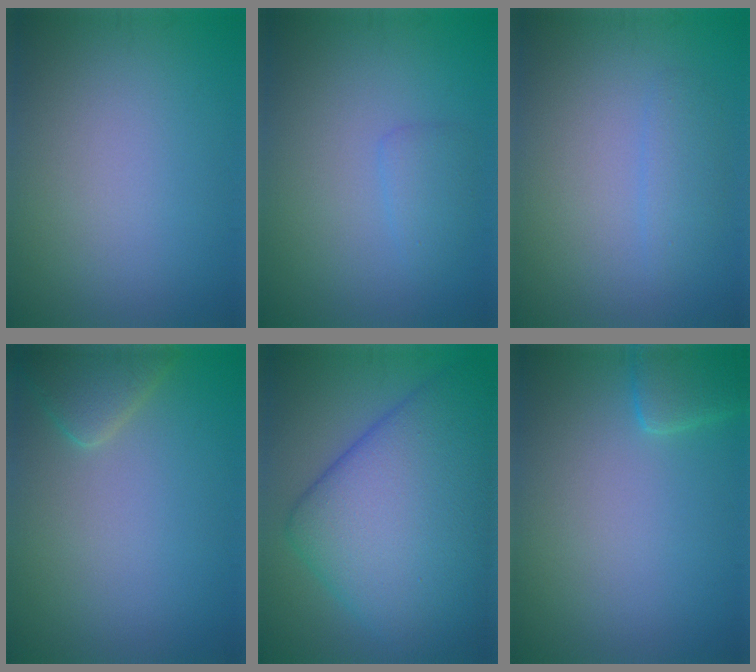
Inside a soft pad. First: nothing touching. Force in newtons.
{"total": 1.5, "press": 1.5, "slide": 0.1}
{"total": 1.6, "press": 1.6, "slide": 0.0}
{"total": 2.8, "press": 2.8, "slide": 0.1}
{"total": 13.4, "press": 13.4, "slide": 0.3}
{"total": 2.4, "press": 2.4, "slide": 0.2}